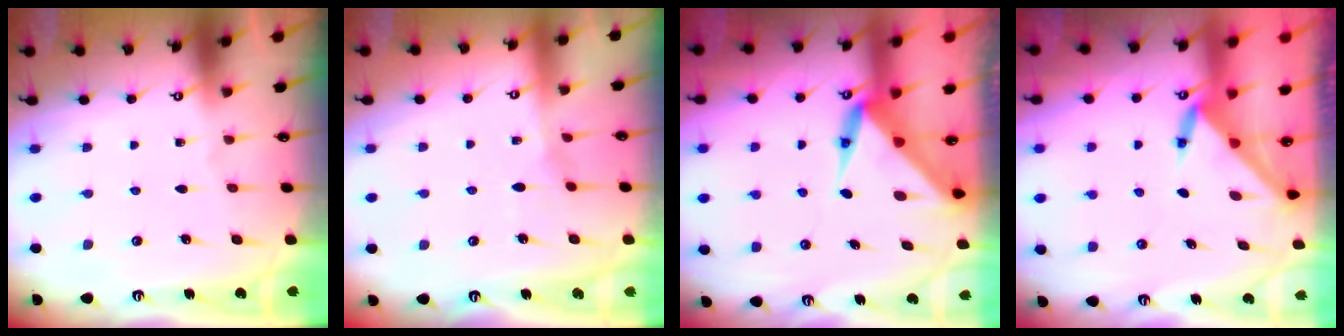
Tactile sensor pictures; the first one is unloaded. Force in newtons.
{"total": 5.0, "press": 5.0, "slide": 0.2}
{"total": 4.7, "press": 4.7, "slide": 0.2}
{"total": 3.5, "press": 3.4, "slide": 0.3}